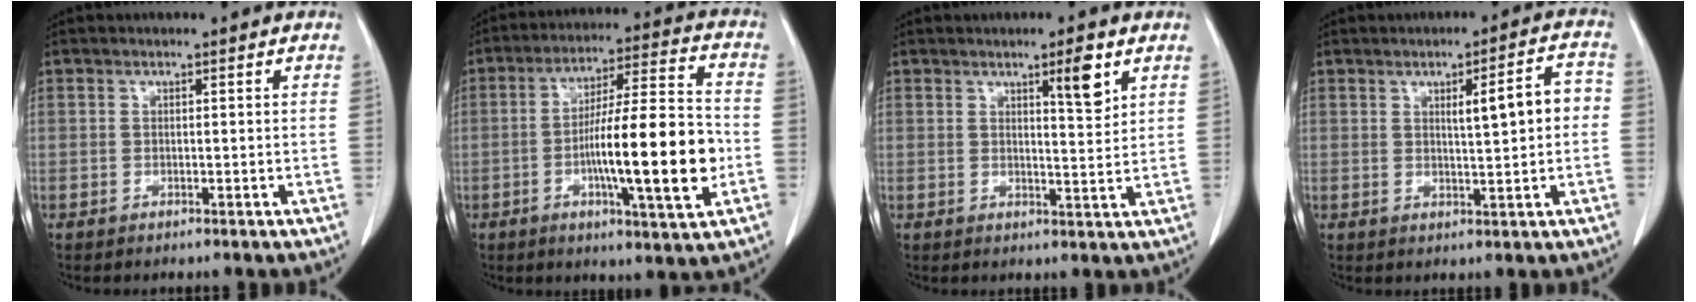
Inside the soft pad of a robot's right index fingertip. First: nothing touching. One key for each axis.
{"total": 17.2, "fx": -3.5, "fy": 1.5, "fz": 16.8, "tx": -0.274, "ty": 0.001, "tz": -0.056}
{"total": 4.9, "fx": 2.8, "fy": 0.5, "fz": 4.0, "tx": -0.058, "ty": -0.006, "tz": 0.041}
{"total": 6.5, "fx": 0.6, "fy": 1.0, "fz": 6.4, "tx": -0.092, "ty": 0.019, "tz": 0.010}